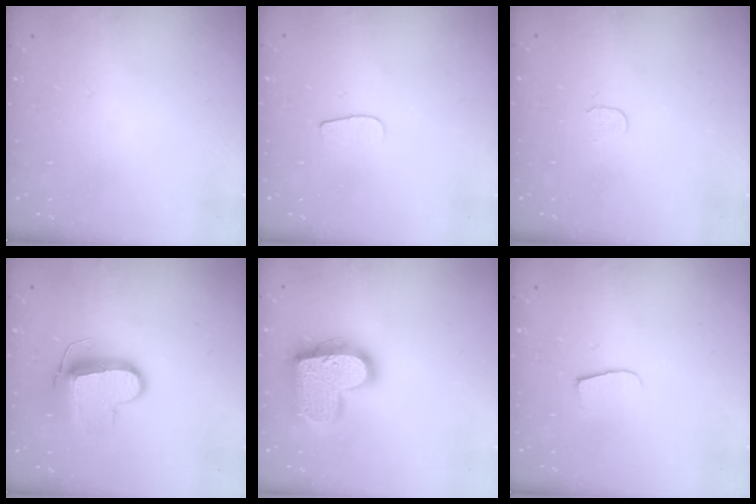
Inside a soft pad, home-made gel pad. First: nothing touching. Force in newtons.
{"total": 4.8, "press": 4.8, "slide": 0.6}
{"total": 3.7, "press": 3.7, "slide": 0.3}
{"total": 11.3, "press": 11.3, "slide": 1.1}
{"total": 20.0, "press": 20.0, "slide": 1.2}
{"total": 5.3, "press": 5.2, "slide": 0.4}